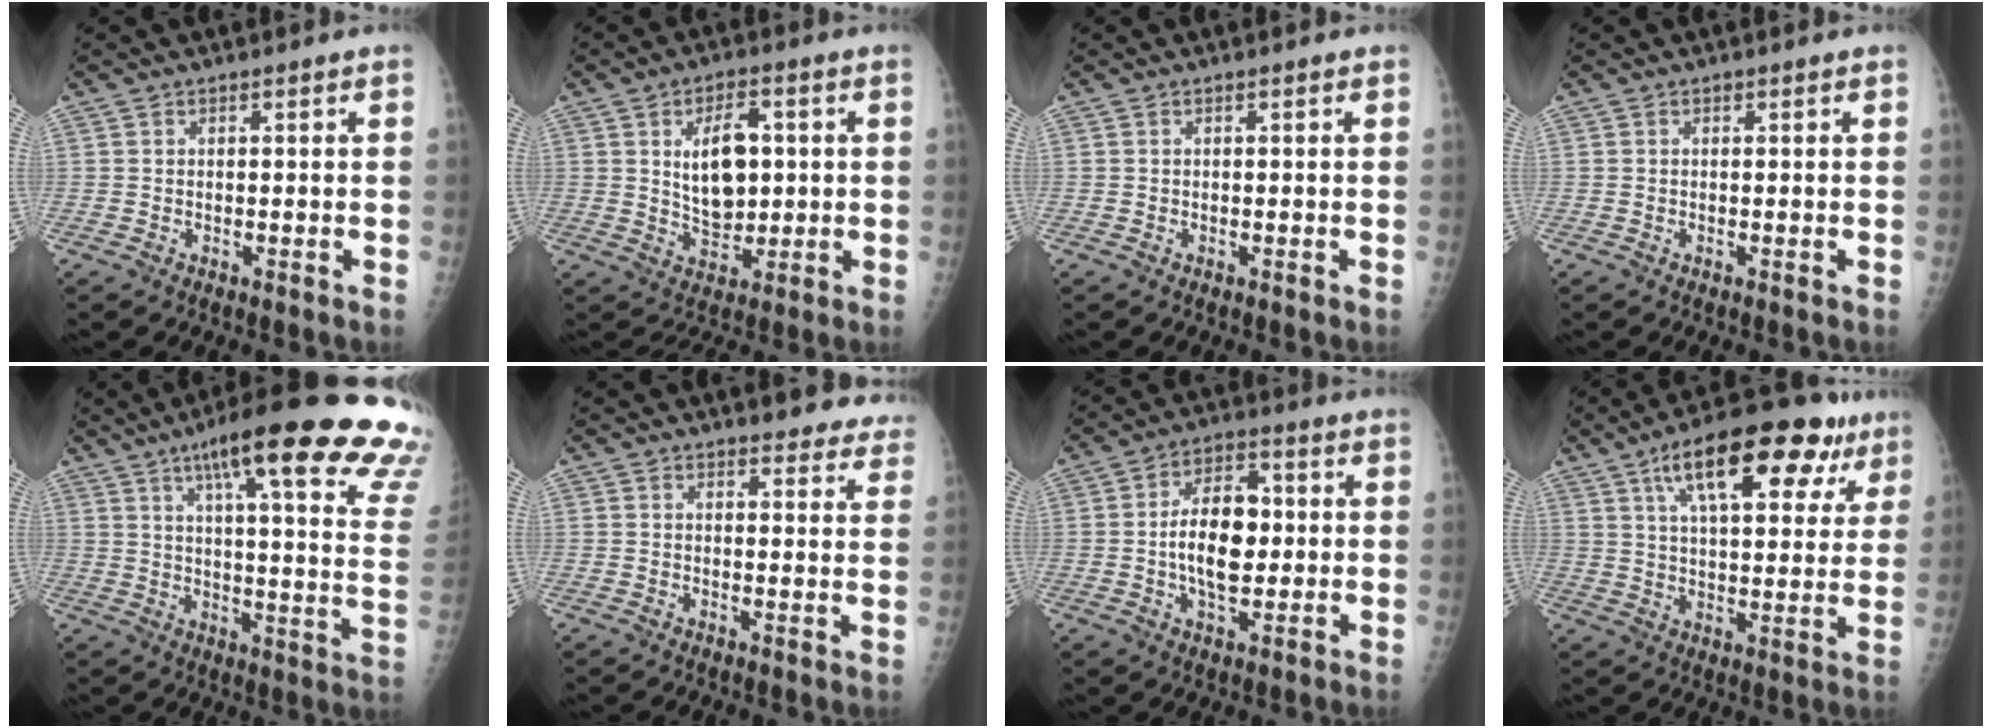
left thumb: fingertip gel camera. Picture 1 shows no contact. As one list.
[{"total": 7.7, "force": [0.9, 4.8, 5.9], "torque": [-0.070, -0.001, 0.018]}, {"total": 0.0}, {"total": 0.0}, {"total": 28.8, "force": [19.6, 4.0, 20.7], "torque": [-0.233, -0.076, 0.250]}, {"total": 9.8, "force": [8.7, 3.0, 3.3], "torque": [0.007, -0.035, 0.084]}, {"total": 10.9, "force": [-0.2, 6.4, 8.8], "torque": [-0.125, 0.011, -0.006]}, {"total": 21.1, "force": [11.1, 8.5, 15.8], "torque": [-0.200, -0.005, 0.169]}]